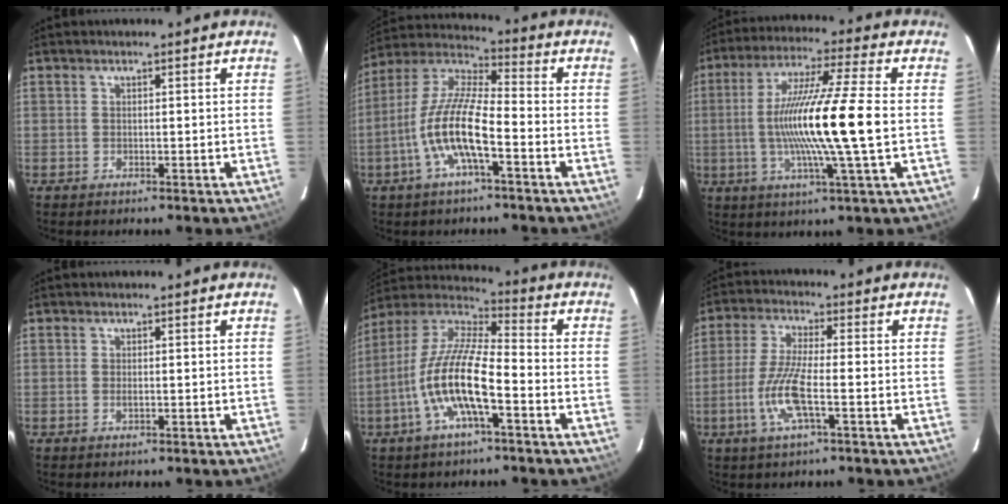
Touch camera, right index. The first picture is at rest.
{"total": 12.8, "force": [-4.8, 3.0, 11.5], "torque": [-0.234, 0.000, -0.097]}
{"total": 16.7, "force": [-1.3, -0.8, 16.6], "torque": [-0.300, -0.007, -0.028]}
{"total": 0.7, "force": [-0.1, 0.3, 0.7], "torque": [-0.014, 0.000, -0.002]}
{"total": 14.5, "force": [-5.2, 3.6, 13.1], "torque": [-0.261, -0.004, -0.106]}
{"total": 9.2, "force": [-3.0, 1.2, 8.6], "torque": [-0.185, -0.005, -0.061]}